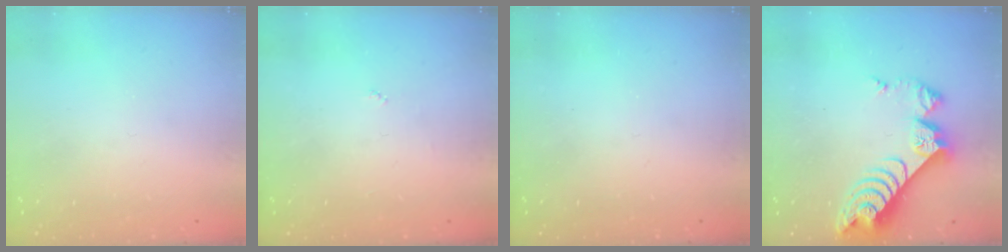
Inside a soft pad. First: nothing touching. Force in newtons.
{"total": 2.7, "press": 2.7, "slide": 0.4}
{"total": 0.0}
{"total": 11.0, "press": 11.0, "slide": 1.0}